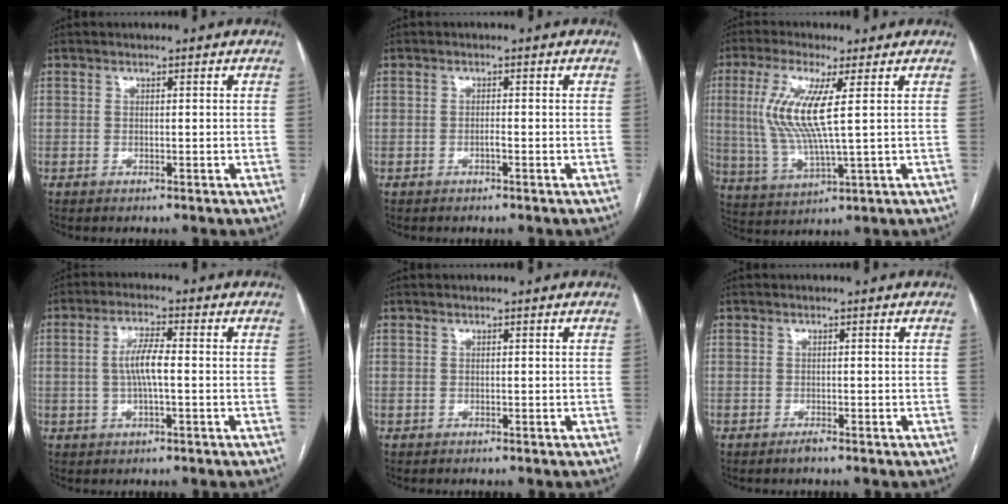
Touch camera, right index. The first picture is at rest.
{"total": 0.7, "force": [-0.5, 0.1, 0.6], "torque": [-0.011, 0.001, -0.010]}
{"total": 10.7, "force": [2.2, 0.9, 10.4], "torque": [-0.242, -0.005, 0.044]}
{"total": 3.9, "force": [0.0, 0.4, 3.9], "torque": [-0.079, 0.001, 0.002]}
{"total": 0.0}
{"total": 0.7, "force": [-0.5, -0.1, 0.4], "torque": [-0.009, -0.003, -0.008]}